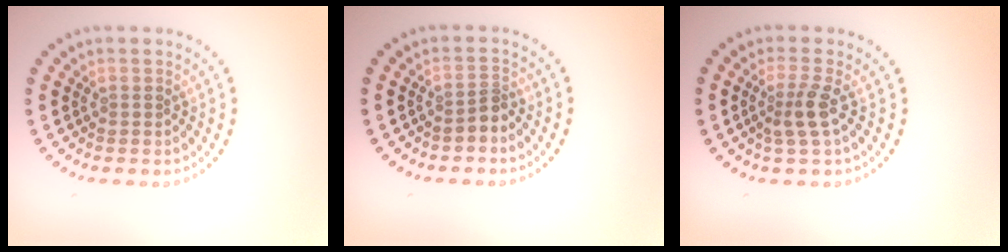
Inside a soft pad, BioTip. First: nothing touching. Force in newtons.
{"total": 1.7, "press": 1.2, "slide": 1.1}
{"total": 2.3, "press": 1.7, "slide": 1.5}